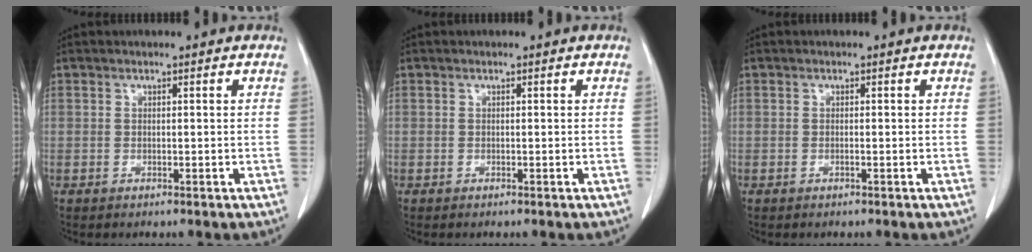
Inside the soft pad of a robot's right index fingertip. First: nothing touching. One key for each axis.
{"total": 0.0}
{"total": 0.0}